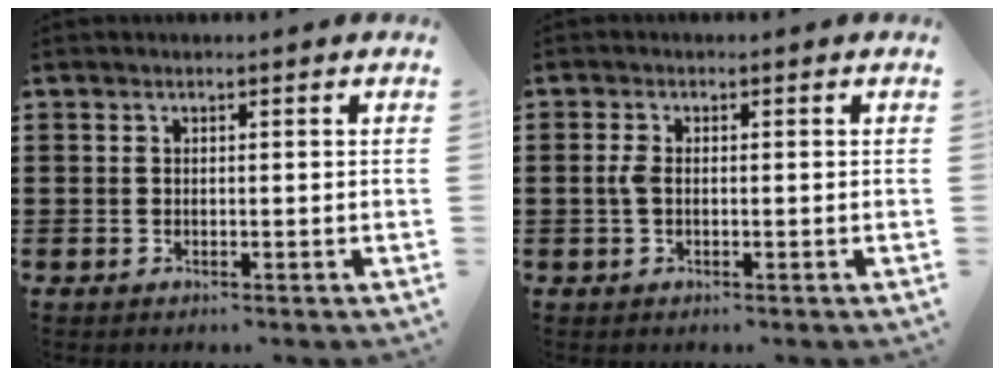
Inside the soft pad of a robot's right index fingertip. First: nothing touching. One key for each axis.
{"total": 2.5, "fx": -0.3, "fy": 1.1, "fz": 2.2, "tx": -0.058, "ty": -0.003, "tz": -0.011}